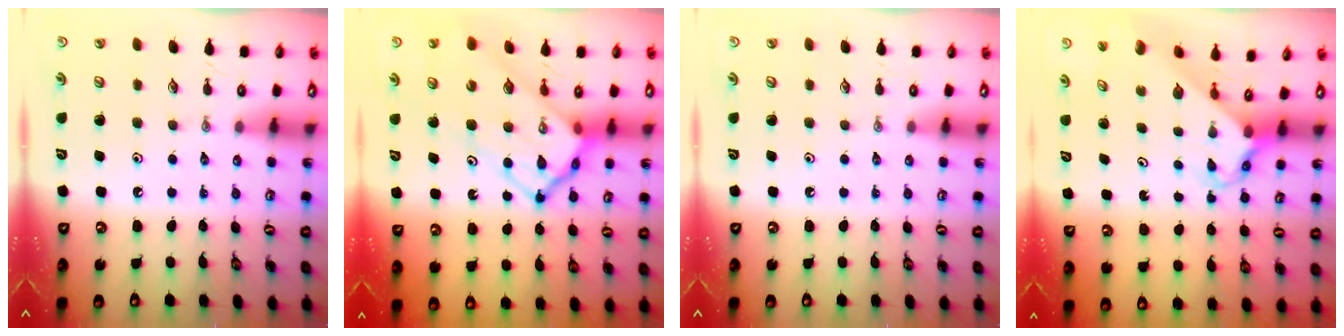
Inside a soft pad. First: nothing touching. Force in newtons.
{"total": 17.1, "press": 17.1, "slide": 1.5}
{"total": 0.0}
{"total": 2.5, "press": 2.5, "slide": 0.1}